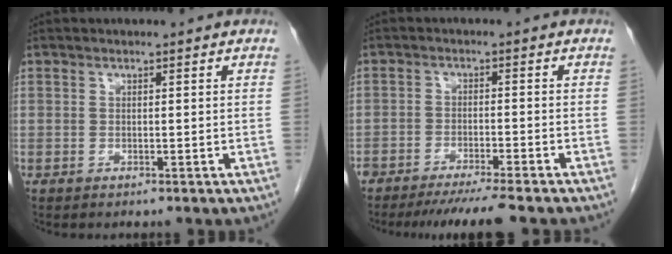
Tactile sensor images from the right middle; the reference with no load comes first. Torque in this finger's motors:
{"motor_torque": [1.09, -1.05, 0.10, 0.03]}